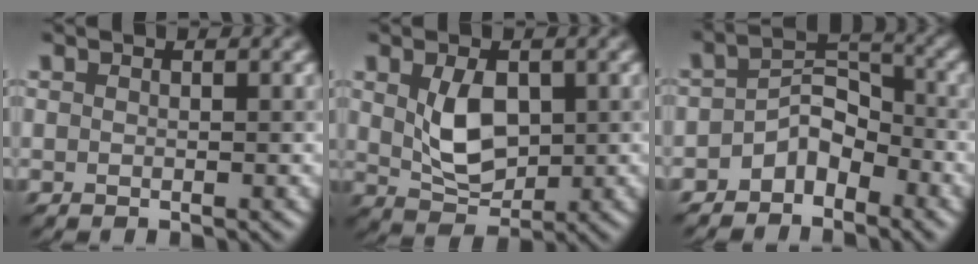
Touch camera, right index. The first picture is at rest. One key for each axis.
{"total": 3.9, "fx": 0.6, "fy": 2.5, "fz": 2.9, "tx": -0.071, "ty": -0.006, "tz": 0.024}
{"total": 3.1, "fx": -2.2, "fy": 1.9, "fz": 1.4, "tx": -0.030, "ty": 0.012, "tz": -0.040}